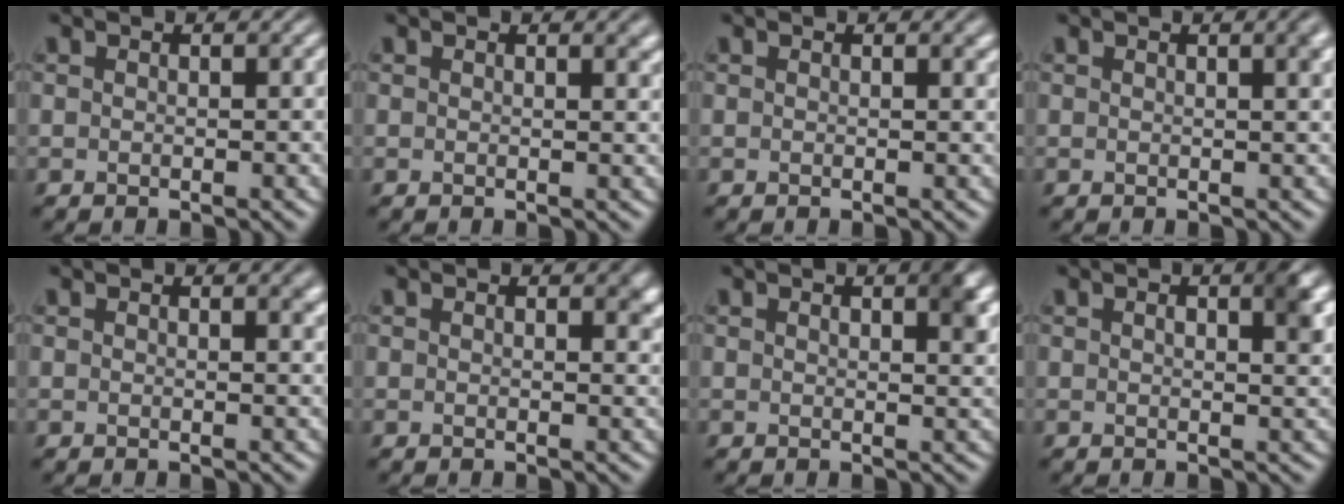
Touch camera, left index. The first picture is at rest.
{"total": 1.2, "force": [0.8, 0.4, 0.7], "torque": [-0.004, 0.002, 0.012]}
{"total": 0.6, "force": [0.5, 0.1, 0.3], "torque": [-0.002, 0.001, 0.007]}
{"total": 2.2, "force": [1.0, 0.8, 1.9], "torque": [-0.011, 0.009, 0.010]}
{"total": 1.2, "force": [0.8, 0.4, 0.8], "torque": [-0.005, 0.002, 0.012]}
{"total": 1.2, "force": [0.7, 0.5, 0.9], "torque": [-0.005, -0.003, 0.012]}
{"total": 2.7, "force": [1.3, 0.9, 2.3], "torque": [-0.024, 0.002, 0.019]}
{"total": 2.9, "force": [1.0, 0.9, 2.5], "torque": [-0.031, 0.004, 0.013]}